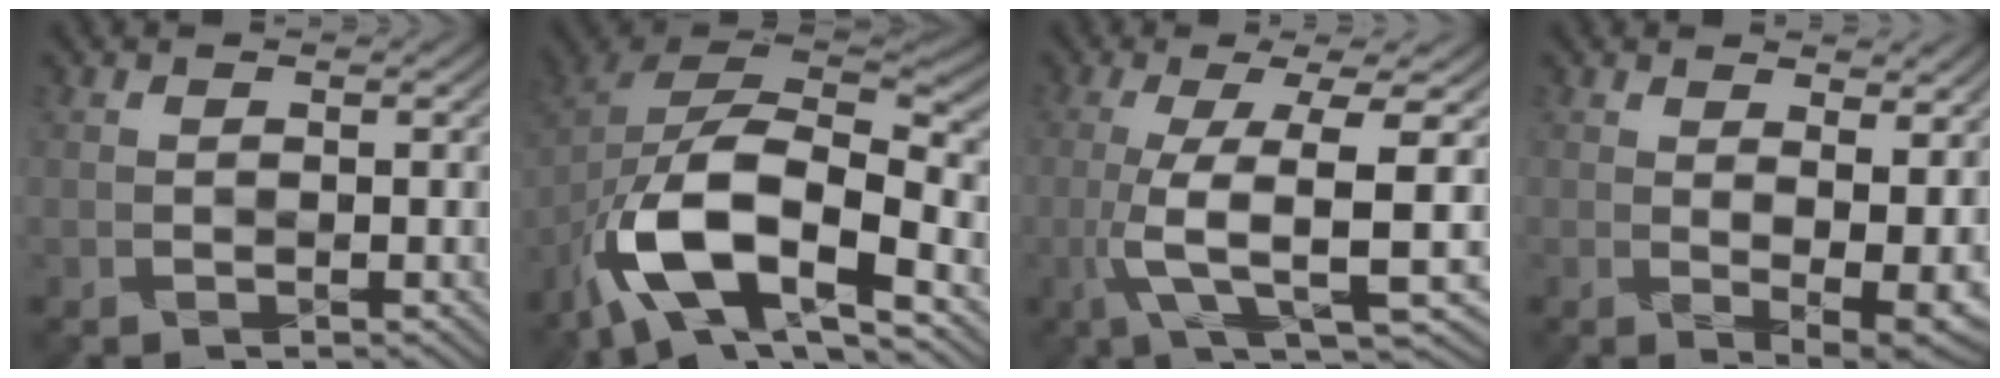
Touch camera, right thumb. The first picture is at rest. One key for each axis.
{"total": 14.2, "fx": -7.3, "fy": 5.9, "fz": 10.7, "tx": -0.213, "ty": -0.009, "tz": -0.155}
{"total": 9.7, "fx": -2.0, "fy": 1.7, "fz": 9.3, "tx": -0.158, "ty": 0.010, "tz": -0.036}
{"total": 6.7, "fx": 2.5, "fy": 2.5, "fz": 5.7, "tx": -0.084, "ty": -0.010, "tz": 0.046}